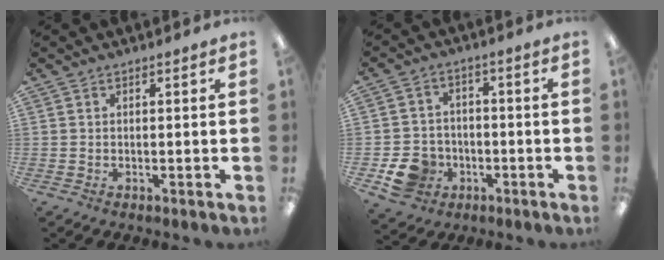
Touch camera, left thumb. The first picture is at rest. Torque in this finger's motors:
{"motor_torque": [0.05, 1.42, 0.41, -0.27, 0.03]}